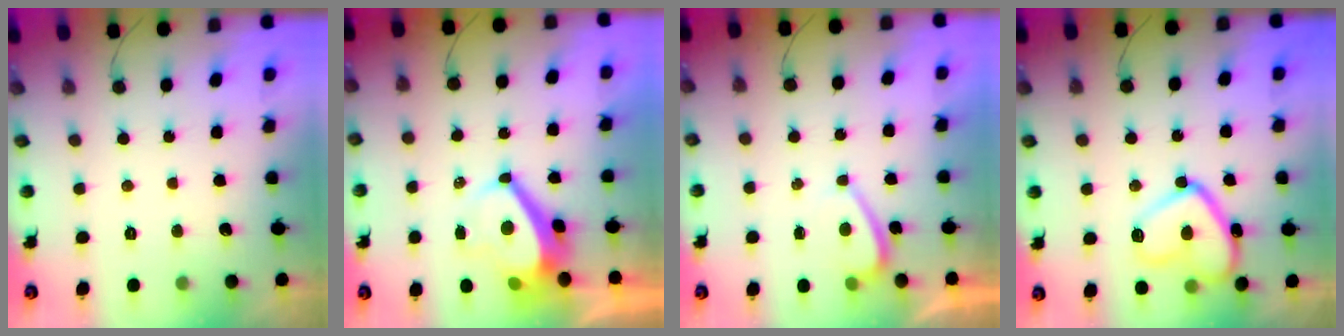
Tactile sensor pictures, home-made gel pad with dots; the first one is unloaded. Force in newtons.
{"total": 5.6, "press": 5.6, "slide": 0.7}
{"total": 1.0, "press": 0.9, "slide": 0.5}
{"total": 14.2, "press": 14.2, "slide": 1.2}